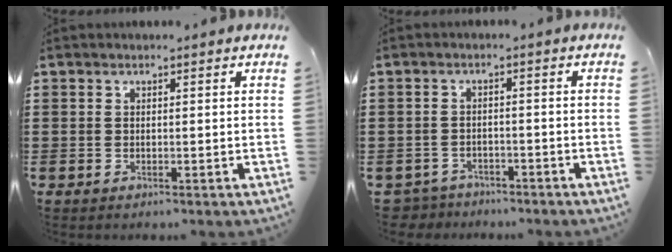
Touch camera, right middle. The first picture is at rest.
{"total": 3.1, "force": [-3.0, 0.7, -0.2], "torque": [-0.006, -0.002, -0.067]}